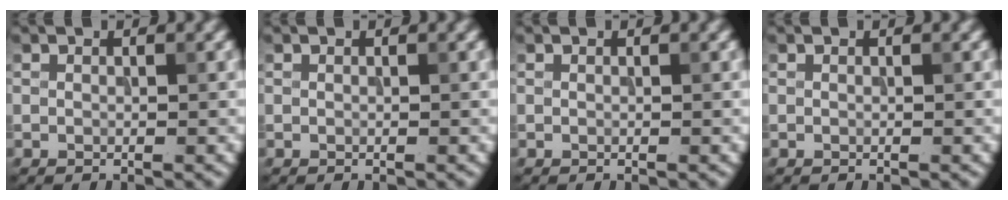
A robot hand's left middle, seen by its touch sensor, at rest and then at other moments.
{"total": 0.0}
{"total": 0.0}
{"total": 0.0}